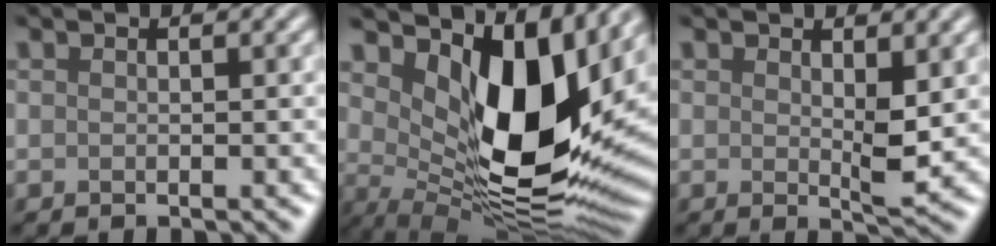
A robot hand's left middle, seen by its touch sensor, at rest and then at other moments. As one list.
[{"total": 12.5, "force": [3.7, 6.3, 10.1], "torque": [-0.167, -0.028, 0.081]}, {"total": 2.3, "force": [0.7, 0.6, 2.2], "torque": [-0.036, -0.009, 0.013]}]